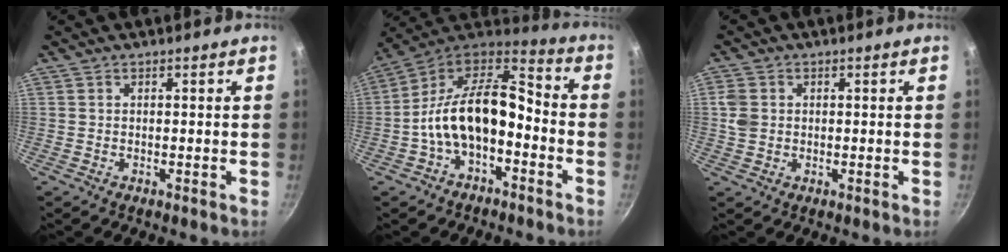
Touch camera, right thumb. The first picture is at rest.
{"total": 17.3, "force": [-3.8, 9.8, 13.7], "torque": [-0.219, 0.072, -0.071]}
{"total": 3.7, "force": [0.4, 3.0, 2.1], "torque": [-0.044, 0.003, 0.008]}